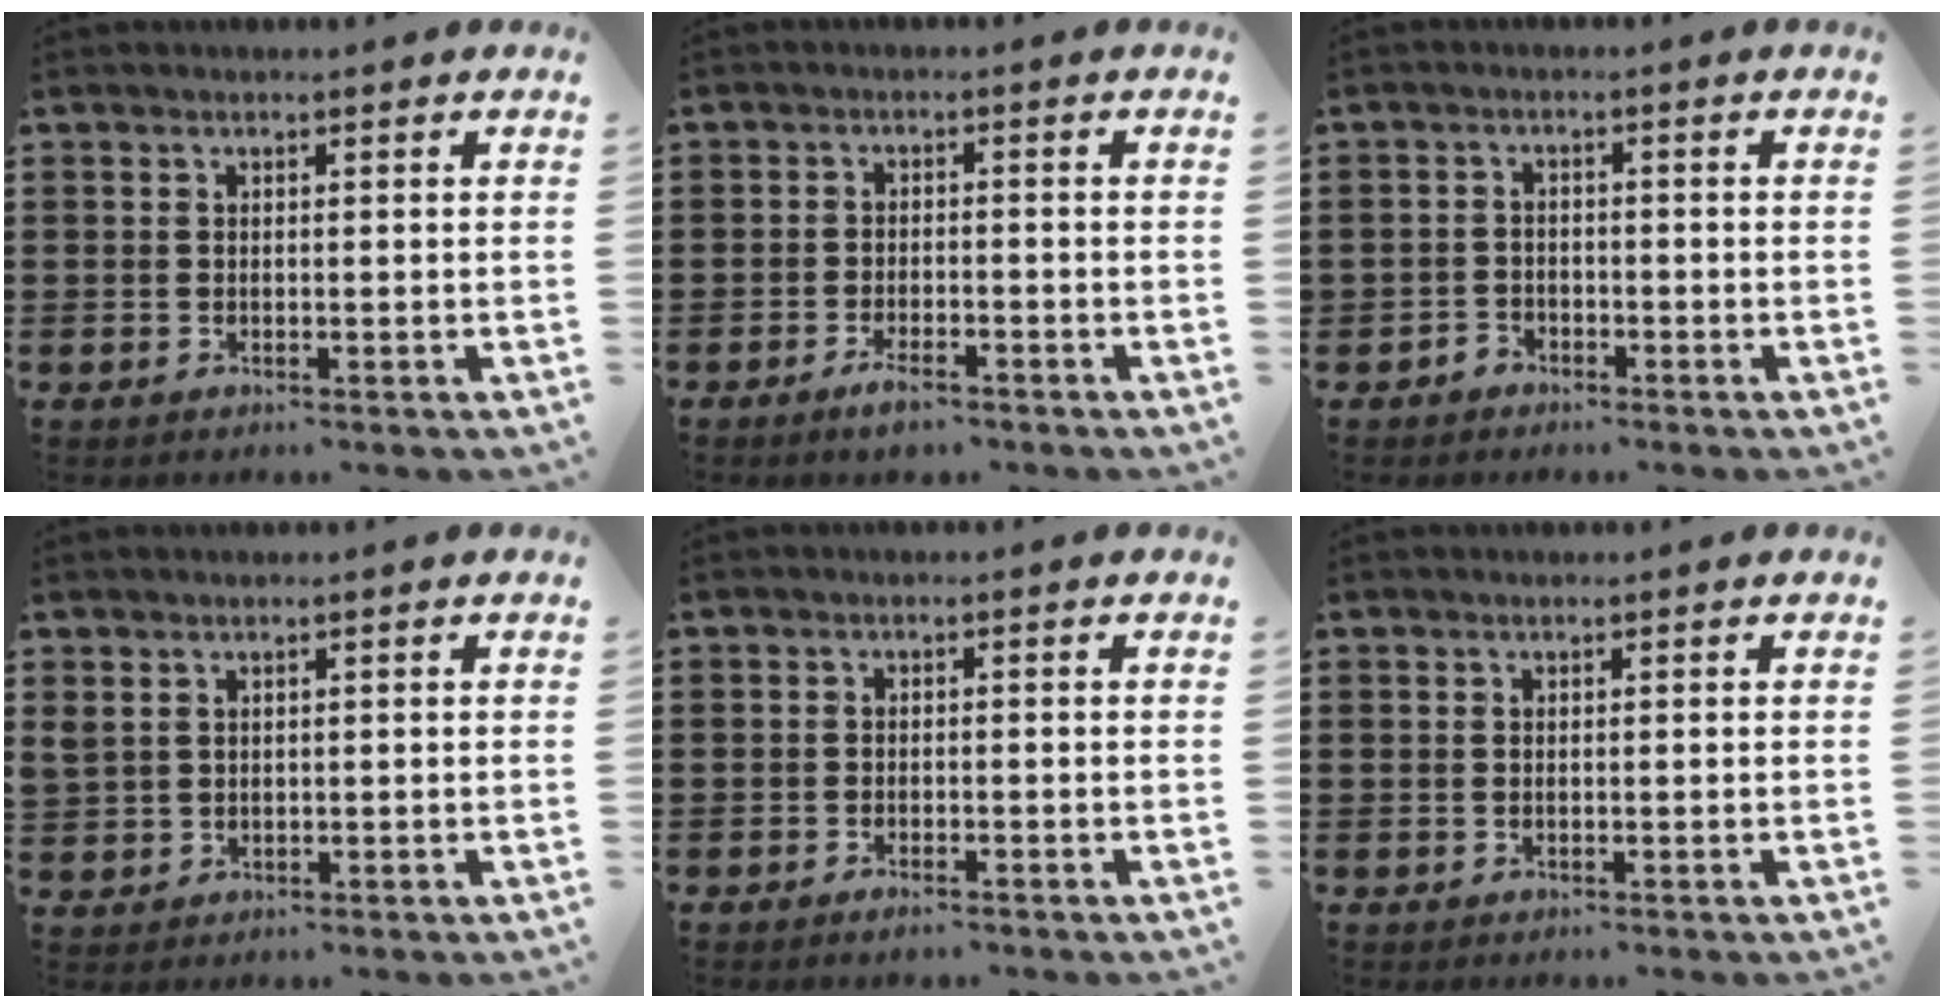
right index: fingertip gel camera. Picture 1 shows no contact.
{"total": 2.8, "force": [-2.1, 0.8, 1.7], "torque": [-0.036, 0.004, -0.041]}
{"total": 1.8, "force": [-1.6, 1.0, 0.0], "torque": [-0.006, 0.004, -0.036]}
{"total": 1.6, "force": [1.0, 1.1, 0.5], "torque": [-0.015, 0.005, 0.020]}
{"total": 1.0, "force": [-0.9, 0.2, 0.4], "torque": [-0.011, -0.002, -0.017]}
{"total": 0.0}